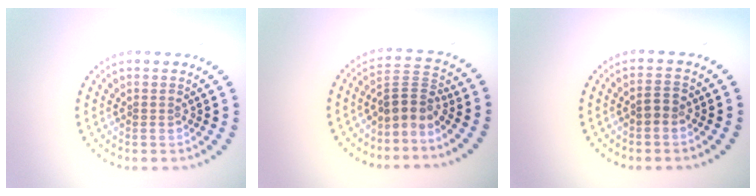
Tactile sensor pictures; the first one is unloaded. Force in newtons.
{"total": 2.8, "press": 2.0, "slide": 1.9}
{"total": 1.4, "press": 1.3, "slide": 0.5}